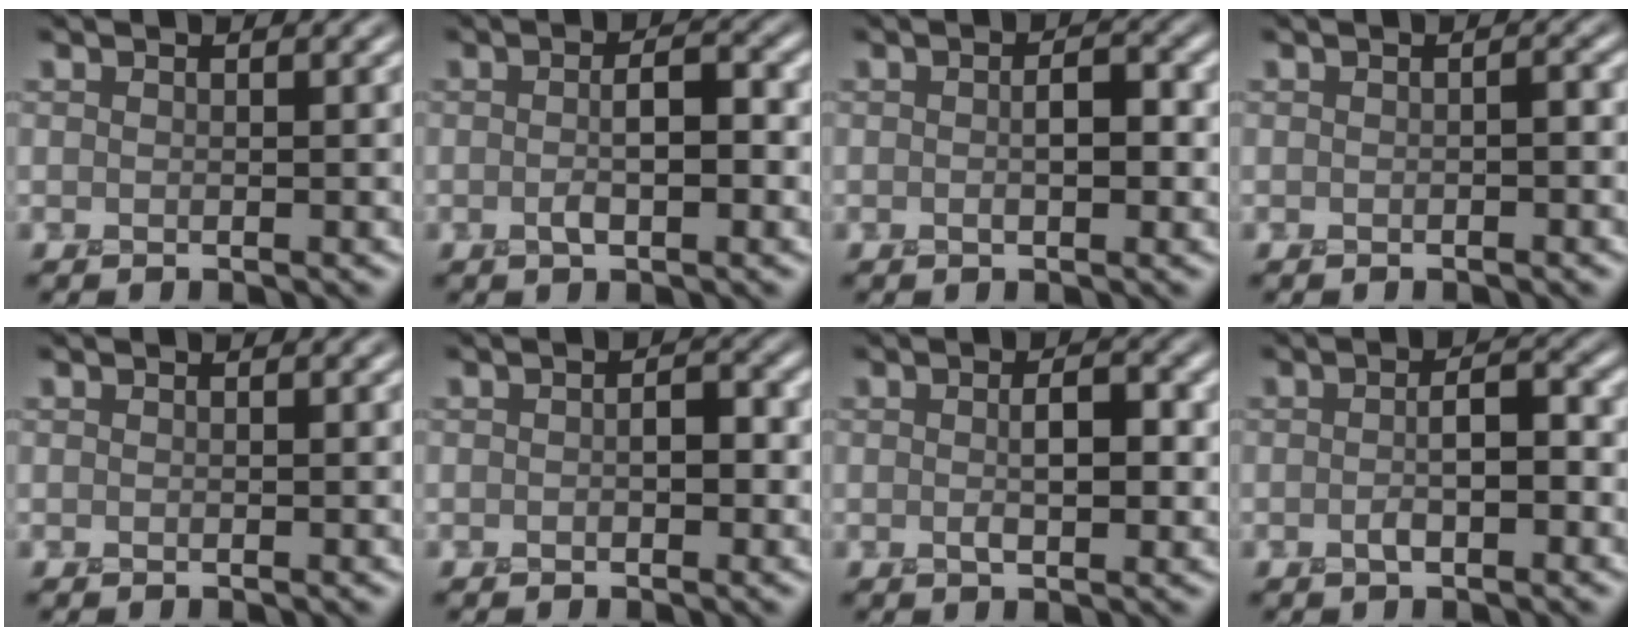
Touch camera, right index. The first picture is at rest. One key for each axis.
{"total": 2.6, "fx": -0.3, "fy": 0.8, "fz": 2.5, "tx": -0.047, "ty": 0.003, "tz": -0.005}
{"total": 2.3, "fx": 0.0, "fy": 1.0, "fz": 2.0, "tx": -0.037, "ty": 0.003, "tz": -0.001}
{"total": 0.7, "fx": -0.3, "fy": 0.0, "fz": 0.6, "tx": -0.014, "ty": 0.004, "tz": -0.005}
{"total": 0.0}
{"total": 1.8, "fx": -0.2, "fy": 0.9, "fz": 1.5, "tx": -0.027, "ty": 0.004, "tz": -0.004}
{"total": 2.7, "fx": 0.2, "fy": 1.1, "fz": 2.5, "tx": -0.045, "ty": 0.002, "tz": 0.003}
{"total": 2.6, "fx": -0.6, "fy": 0.9, "fz": 2.4, "tx": -0.047, "ty": 0.004, "tz": -0.012}